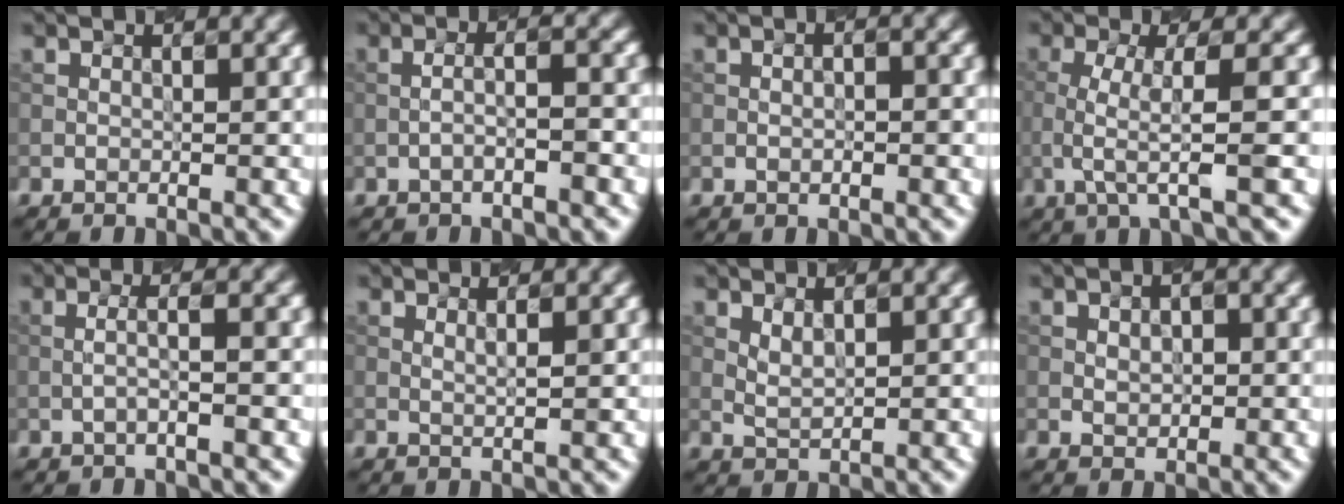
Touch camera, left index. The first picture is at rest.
{"total": 2.8, "force": [-1.1, 0.4, 2.5], "torque": [-0.043, 0.017, -0.019]}
{"total": 1.6, "force": [-0.1, 0.5, 1.5], "torque": [-0.007, -0.002, -0.003]}
{"total": 4.7, "force": [-1.1, 0.8, 4.5], "torque": [-0.086, 0.007, -0.017]}
{"total": 2.1, "force": [-0.5, 0.3, 2.1], "torque": [-0.036, 0.013, -0.008]}
{"total": 0.9, "force": [0.4, 0.1, 0.8], "torque": [-0.015, 0.005, 0.008]}
{"total": 0.8, "force": [0.7, 0.2, 0.4], "torque": [-0.022, 0.000, 0.025]}
{"total": 1.1, "force": [0.1, 0.8, 0.8], "torque": [-0.019, 0.004, 0.010]}